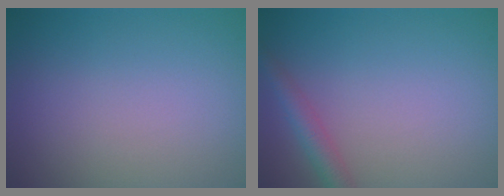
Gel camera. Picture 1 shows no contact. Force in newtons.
{"total": 2.4, "press": 2.4, "slide": 0.2}